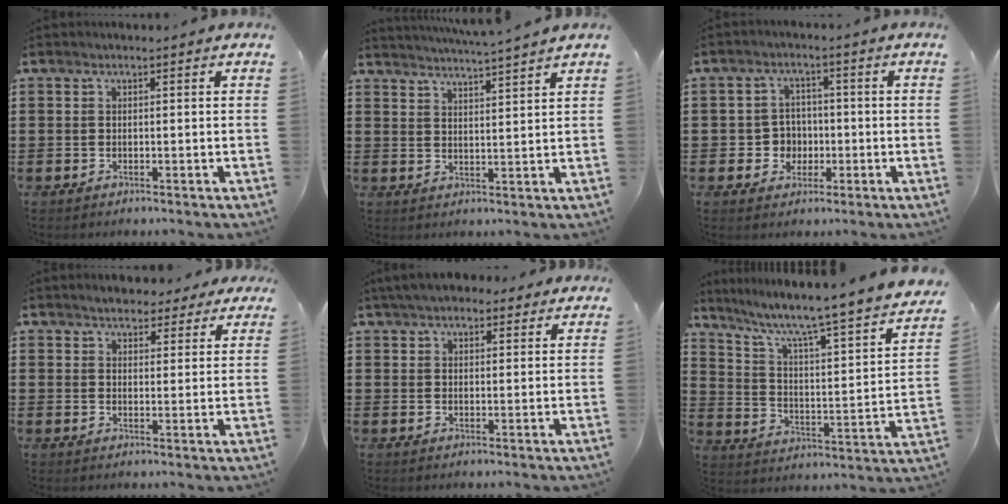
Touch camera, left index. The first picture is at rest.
{"total": 3.4, "force": [3.3, -0.9, 0.3], "torque": [-0.019, -0.022, 0.057]}
{"total": 4.0, "force": [-0.7, 3.7, 1.2], "torque": [-0.037, 0.006, -0.017]}
{"total": 3.6, "force": [3.3, 1.3, 0.5], "torque": [-0.013, -0.004, 0.062]}
{"total": 4.7, "force": [3.9, 1.8, 1.8], "torque": [-0.048, 0.001, 0.074]}
{"total": 5.7, "force": [4.4, -0.2, 3.6], "torque": [-0.091, -0.050, 0.060]}